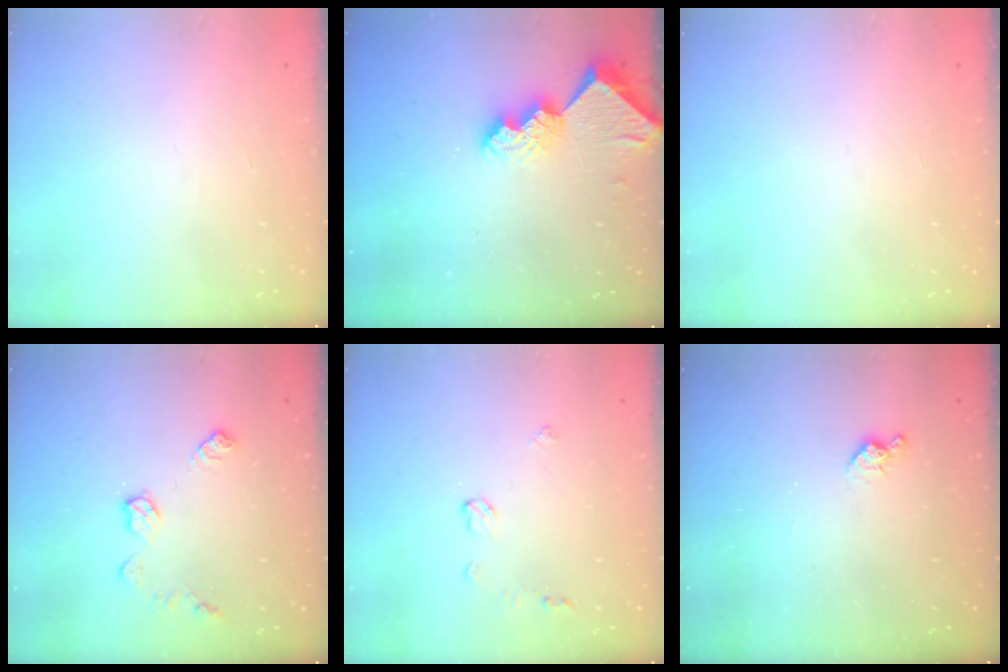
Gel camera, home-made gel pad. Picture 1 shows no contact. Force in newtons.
{"total": 9.9, "press": 9.9, "slide": 0.7}
{"total": 0.0}
{"total": 9.0, "press": 9.0, "slide": 0.3}
{"total": 4.5, "press": 4.4, "slide": 0.6}
{"total": 4.7, "press": 4.7, "slide": 0.7}